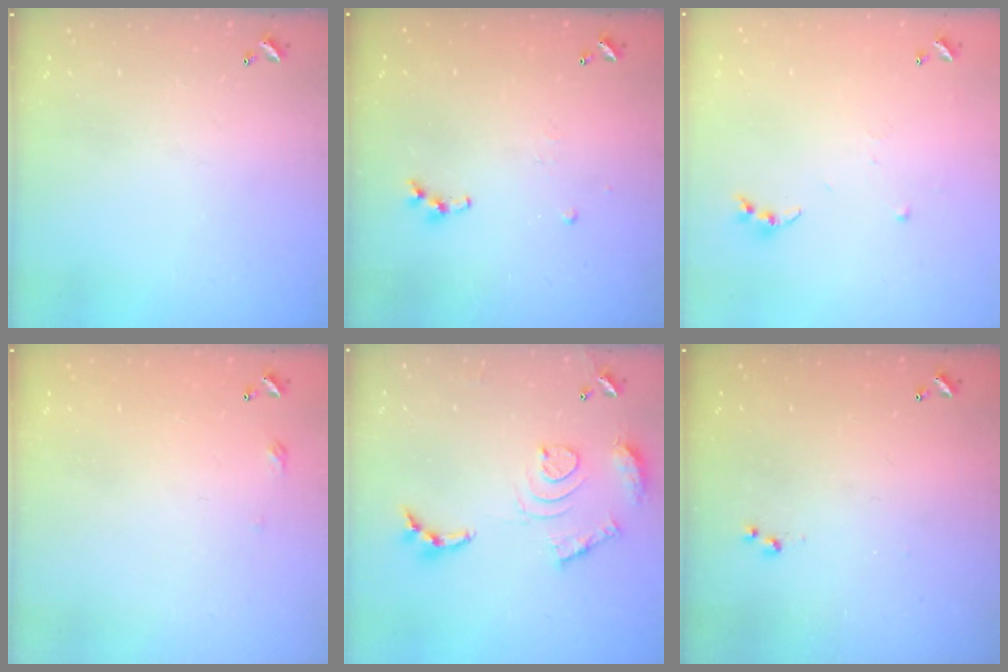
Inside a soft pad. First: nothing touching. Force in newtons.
{"total": 7.2, "press": 7.1, "slide": 0.7}
{"total": 4.8, "press": 4.7, "slide": 0.5}
{"total": 2.7, "press": 2.6, "slide": 0.4}
{"total": 13.0, "press": 12.9, "slide": 1.1}
{"total": 3.0, "press": 3.0, "slide": 0.4}